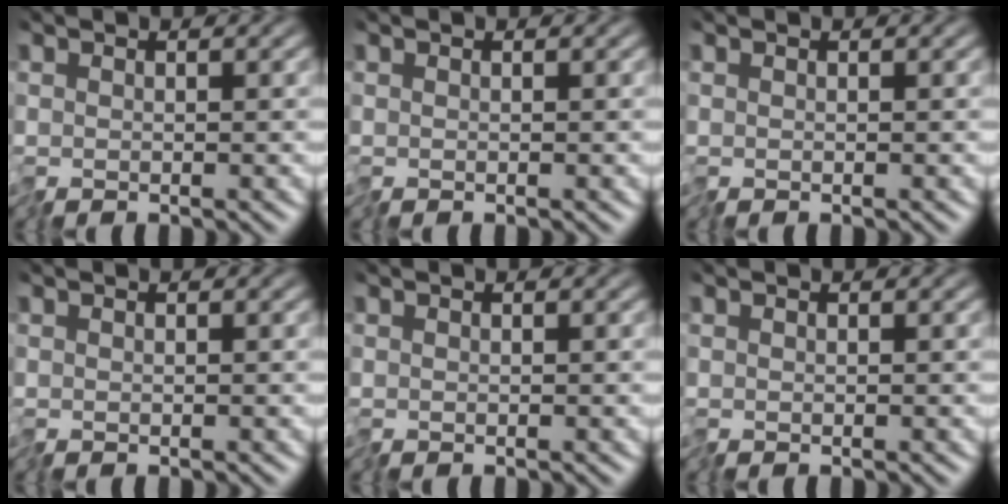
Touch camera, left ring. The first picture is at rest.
{"total": 0.0}
{"total": 0.0}
{"total": 0.0}
{"total": 0.0}
{"total": 0.0}